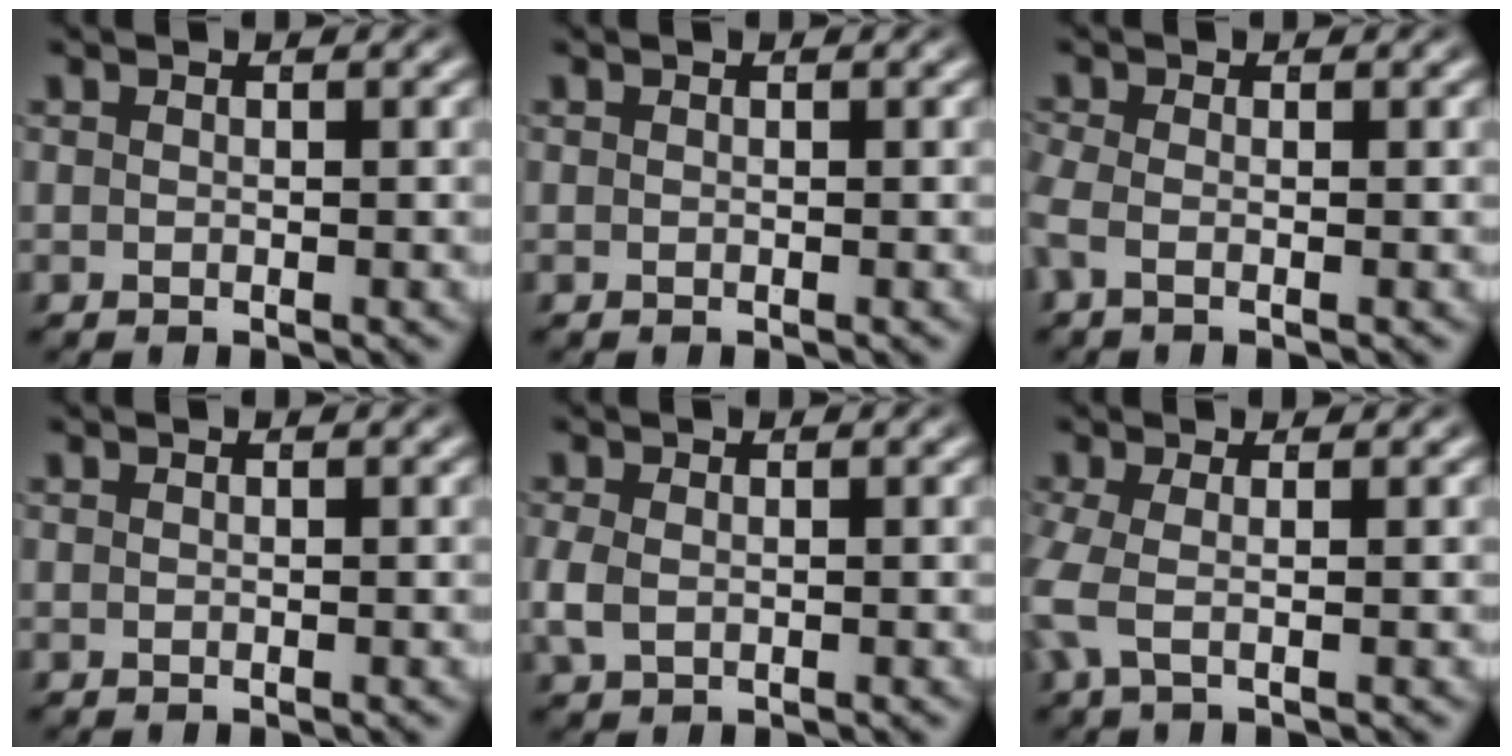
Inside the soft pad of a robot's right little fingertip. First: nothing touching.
{"total": 0.0}
{"total": 1.7, "force": [-0.9, 0.7, 1.3], "torque": [-0.049, -0.017, -0.010]}
{"total": 0.0}
{"total": 1.6, "force": [-0.2, 1.0, 1.2], "torque": [-0.042, -0.012, 0.008]}
{"total": 2.6, "force": [-0.1, 1.2, 2.4], "torque": [-0.077, -0.012, 0.002]}